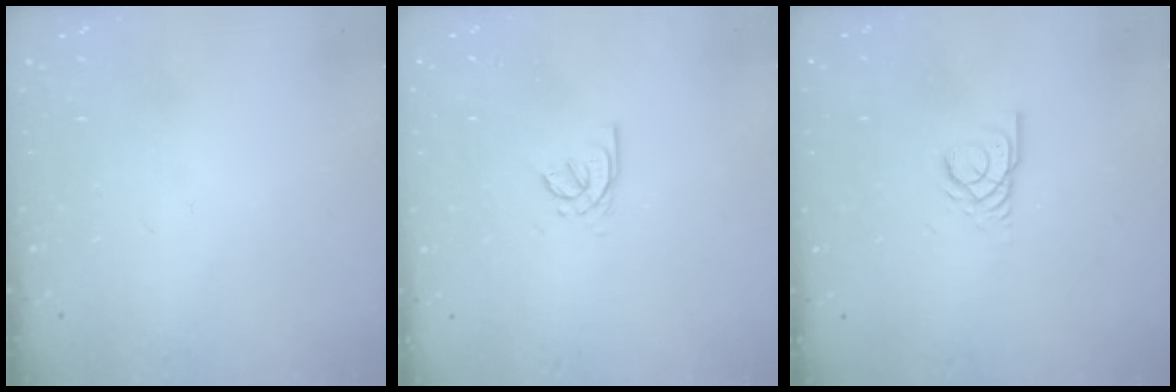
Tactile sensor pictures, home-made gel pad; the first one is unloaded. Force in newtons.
{"total": 2.1, "press": 2.0, "slide": 0.6}
{"total": 2.9, "press": 2.9, "slide": 0.1}